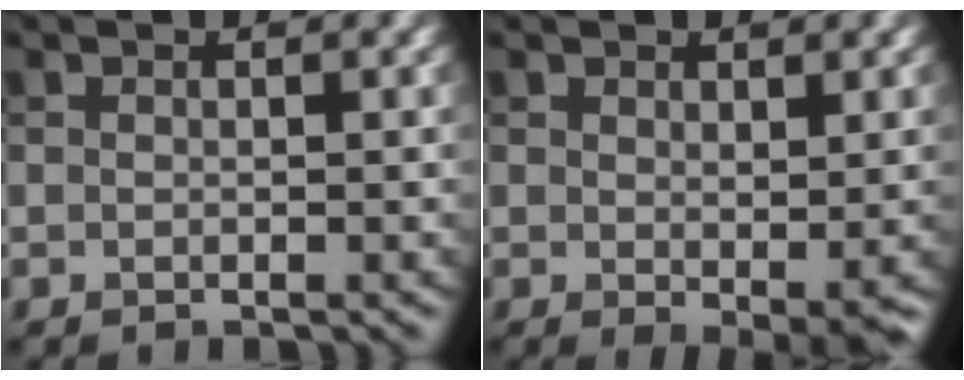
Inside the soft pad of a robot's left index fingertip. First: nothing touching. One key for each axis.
{"total": 2.2, "fx": 0.2, "fy": 0.5, "fz": 2.2, "tx": -0.032, "ty": -0.008, "tz": 0.007}